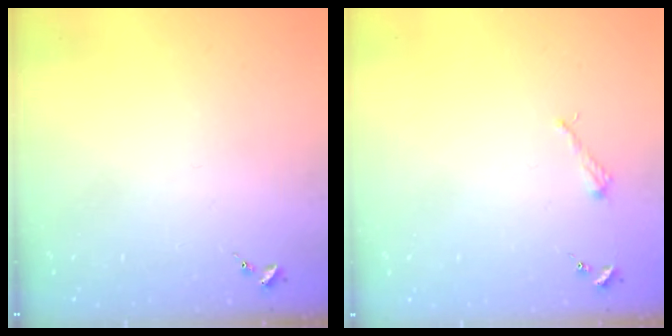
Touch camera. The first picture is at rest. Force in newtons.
{"total": 2.2, "press": 2.2, "slide": 0.3}